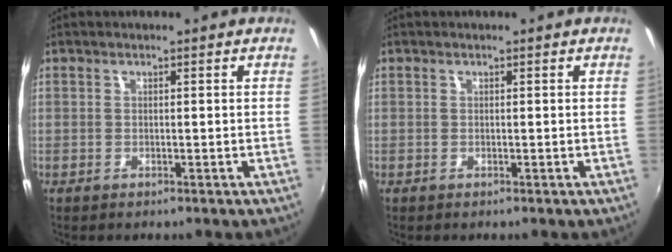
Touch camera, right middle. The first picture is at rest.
{"total": 0.0}